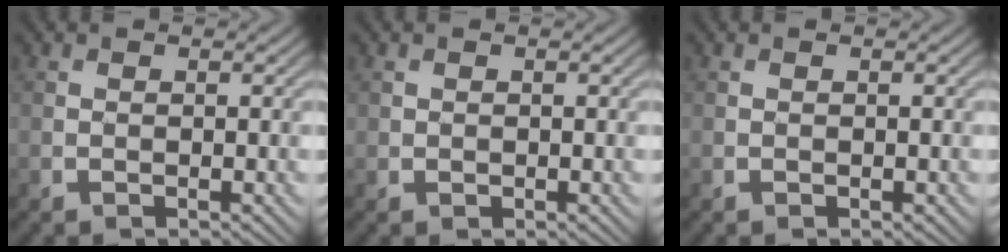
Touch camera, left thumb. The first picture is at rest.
{"total": 0.6, "force": [0.1, 0.6, -0.1], "torque": [0.003, -0.004, -0.002]}
{"total": 0.0}